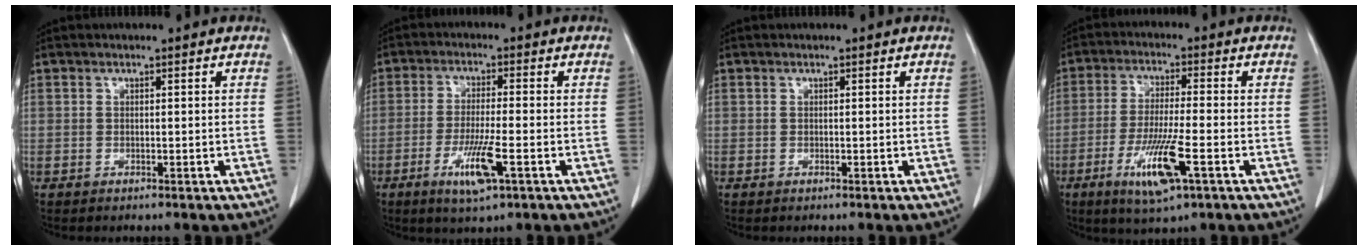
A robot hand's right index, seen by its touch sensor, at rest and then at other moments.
{"total": 7.3, "force": [-3.1, 0.6, 6.5], "torque": [-0.126, -0.016, -0.053]}
{"total": 0.0}
{"total": 9.8, "force": [-4.2, 0.9, 8.9], "torque": [-0.171, -0.021, -0.072]}